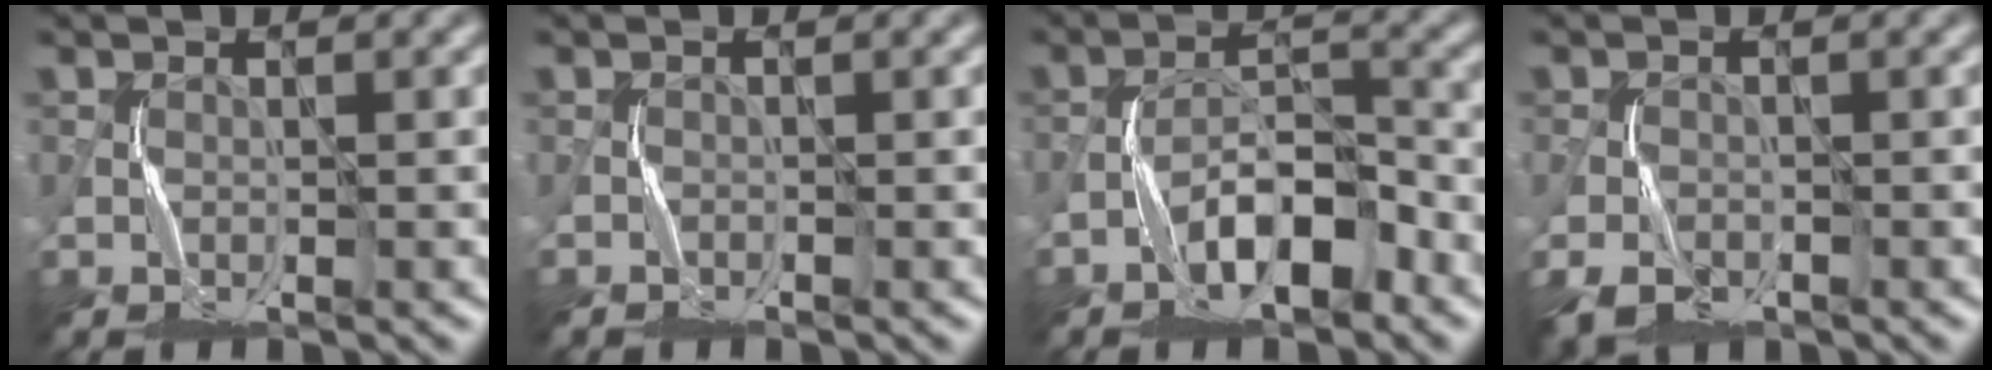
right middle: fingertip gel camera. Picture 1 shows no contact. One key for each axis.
{"total": 0.5, "fx": -0.5, "fy": -0.1, "fz": -0.2, "tx": 0.003, "ty": 0.000, "tz": -0.009}
{"total": 4.7, "fx": -2.9, "fy": 1.7, "fz": 3.4, "tx": -0.046, "ty": 0.012, "tz": -0.049}
{"total": 2.6, "fx": -1.6, "fy": 1.5, "fz": 1.4, "tx": -0.027, "ty": -0.007, "tz": -0.033}